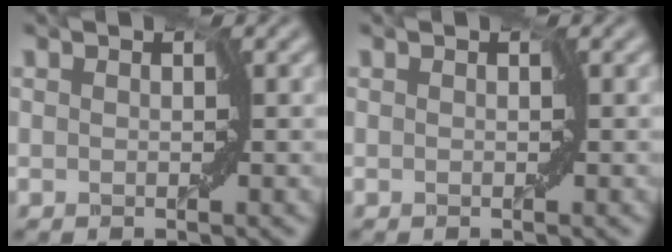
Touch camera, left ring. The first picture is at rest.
{"total": 0.0}